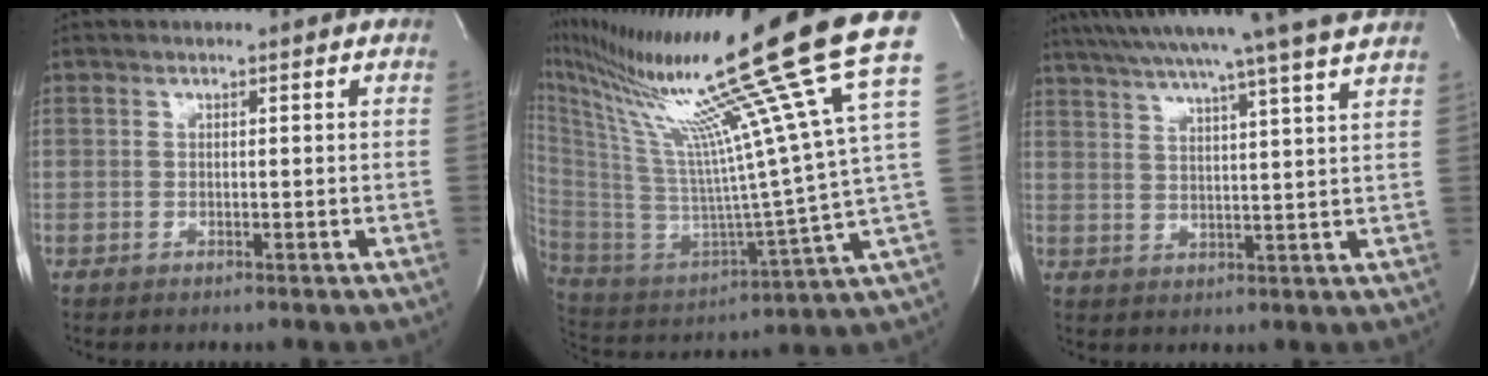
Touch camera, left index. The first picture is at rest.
{"total": 30.1, "force": [22.4, -3.9, 19.6], "torque": [-0.356, -0.070, 0.357]}
{"total": 20.7, "force": [17.8, -1.9, 10.4], "torque": [-0.182, -0.009, 0.244]}